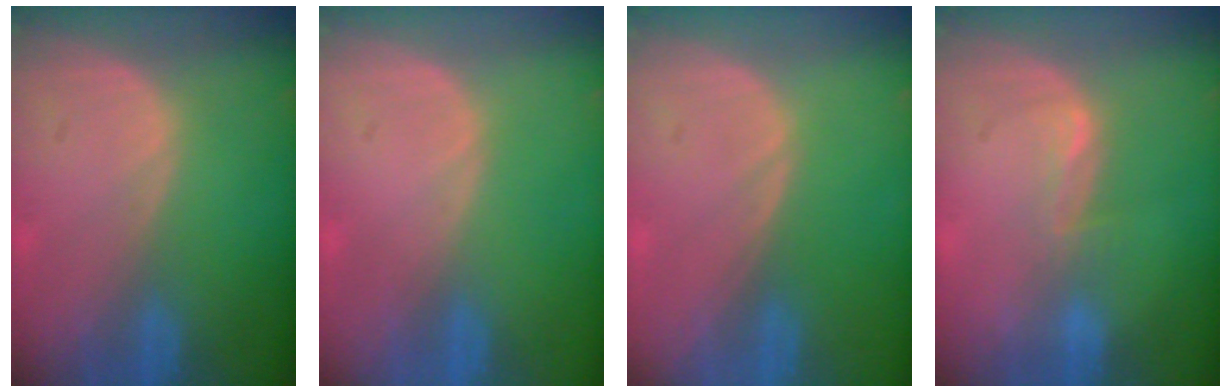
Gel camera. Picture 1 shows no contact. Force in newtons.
{"total": 0.0}
{"total": 0.0}
{"total": 2.0, "press": 2.0, "slide": 0.3}